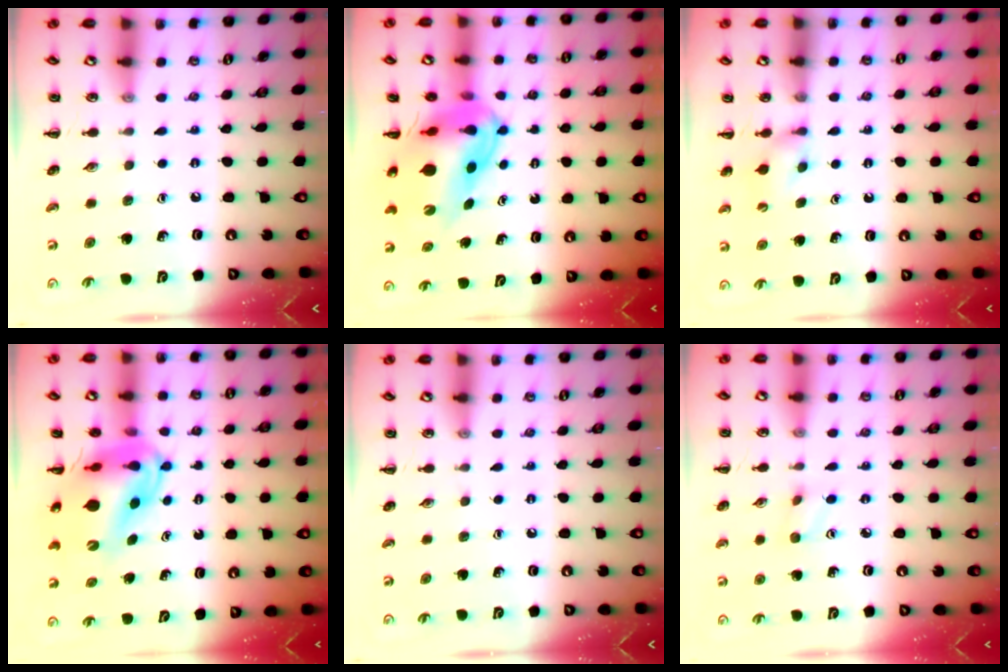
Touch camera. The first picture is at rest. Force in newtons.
{"total": 13.0, "press": 12.3, "slide": 4.1}
{"total": 5.1, "press": 4.8, "slide": 1.7}
{"total": 11.7, "press": 11.2, "slide": 3.5}
{"total": 0.0}
{"total": 3.5, "press": 3.3, "slide": 1.1}